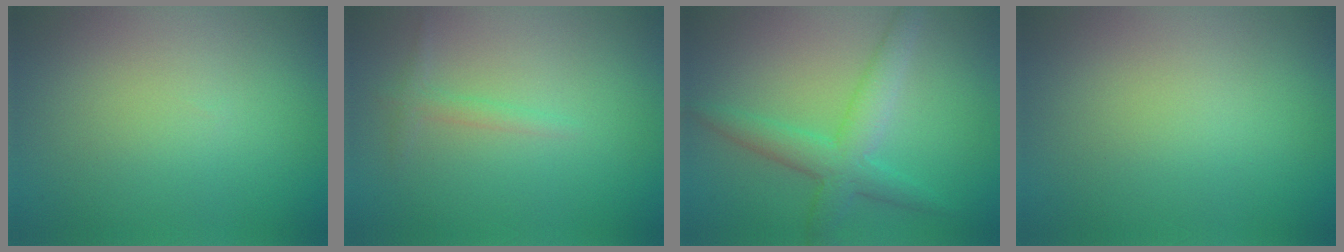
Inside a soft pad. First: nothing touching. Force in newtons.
{"total": 1.1, "press": 1.1, "slide": 0.0}
{"total": 4.2, "press": 4.2, "slide": 0.1}
{"total": 0.0}